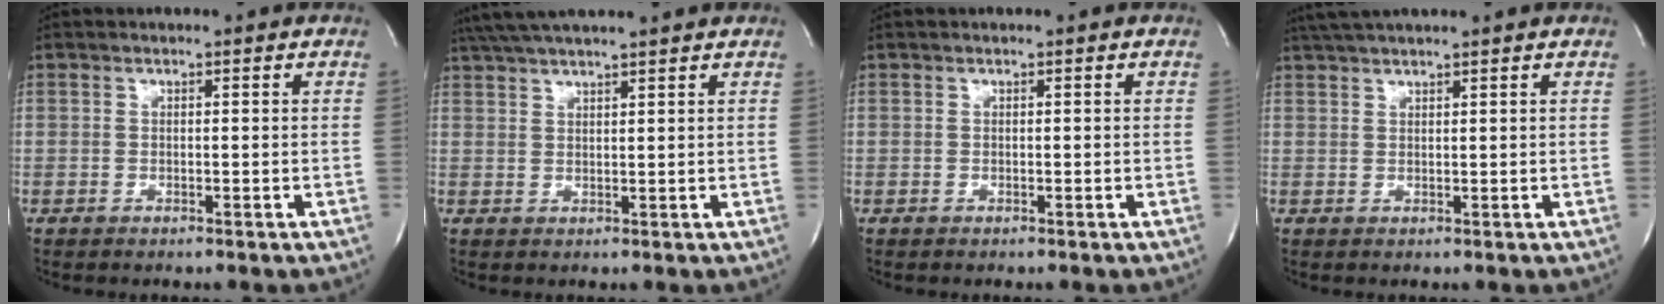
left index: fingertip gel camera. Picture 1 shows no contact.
{"total": 9.6, "force": [8.4, -0.3, 4.6], "torque": [-0.083, 0.032, 0.126]}
{"total": 0.0}
{"total": 5.4, "force": [4.8, -0.4, 2.6], "torque": [-0.046, 0.029, 0.081]}